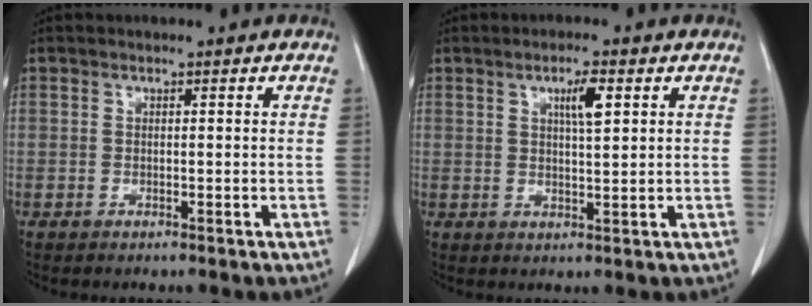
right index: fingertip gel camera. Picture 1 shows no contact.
{"total": 4.2, "force": [1.8, 0.6, 3.8], "torque": [-0.064, 0.000, 0.030]}